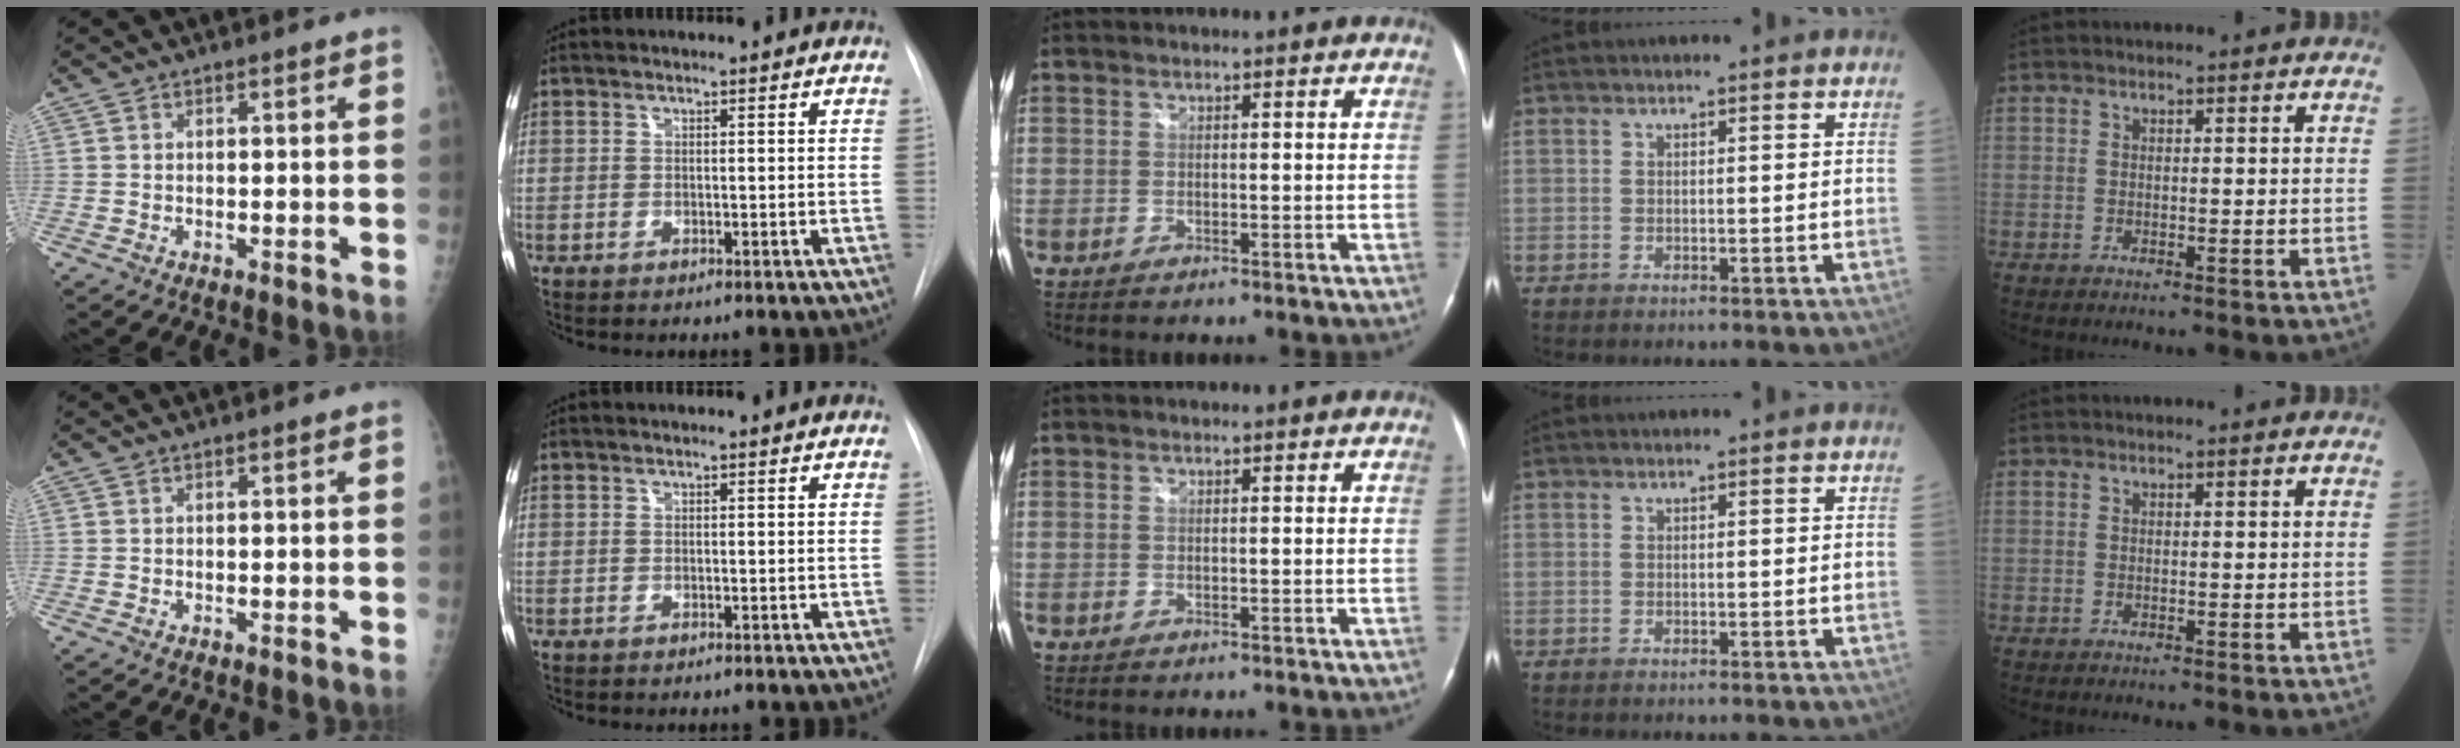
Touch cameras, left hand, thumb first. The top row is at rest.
{}